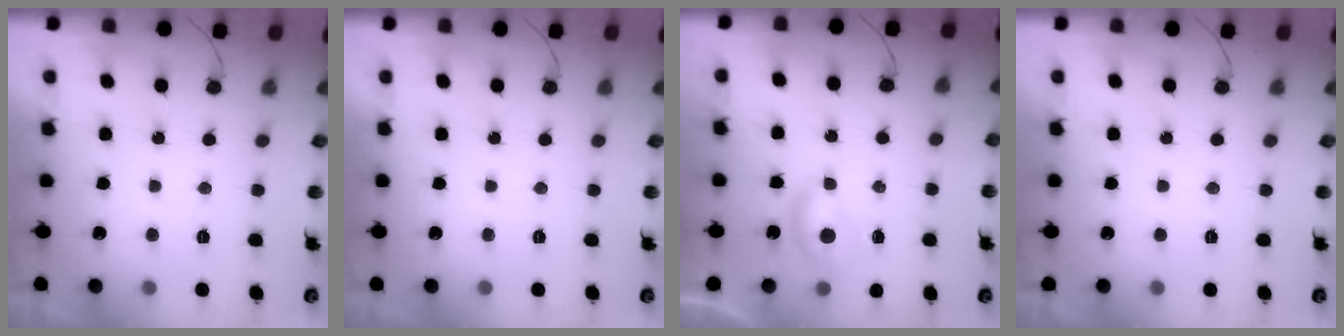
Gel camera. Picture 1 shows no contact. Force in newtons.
{"total": 0.0}
{"total": 3.8, "press": 3.8, "slide": 0.4}
{"total": 0.0}